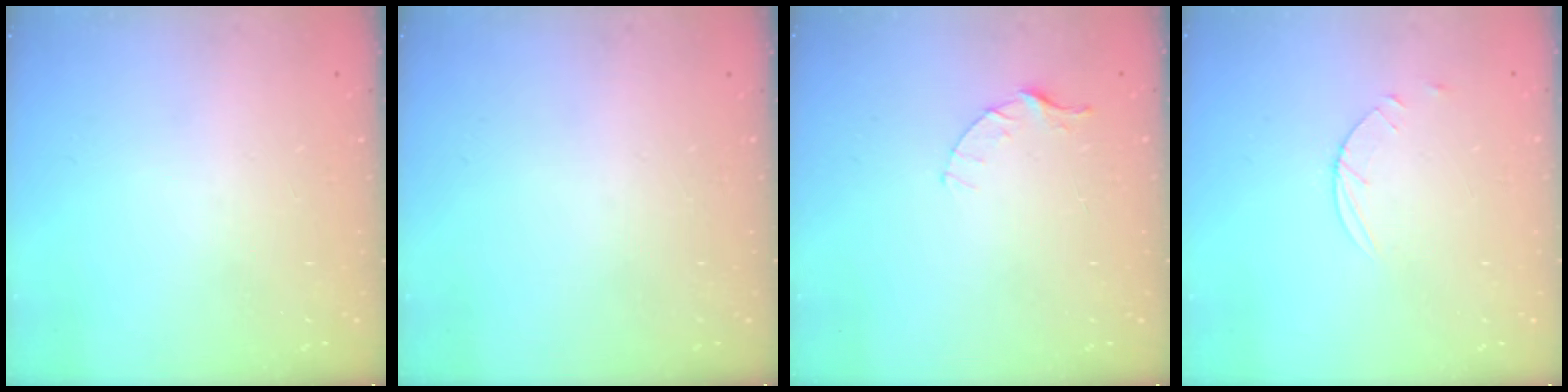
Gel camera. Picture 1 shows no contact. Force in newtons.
{"total": 0.0}
{"total": 3.6, "press": 3.6, "slide": 0.4}
{"total": 3.5, "press": 3.5, "slide": 0.4}